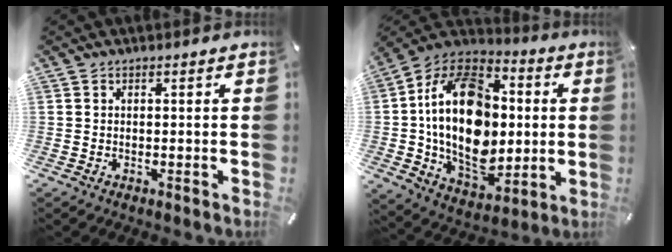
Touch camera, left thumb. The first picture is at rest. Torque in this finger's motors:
{"motor_torque": [1.27, 2.62, 1.89, 0.87, 0.48]}